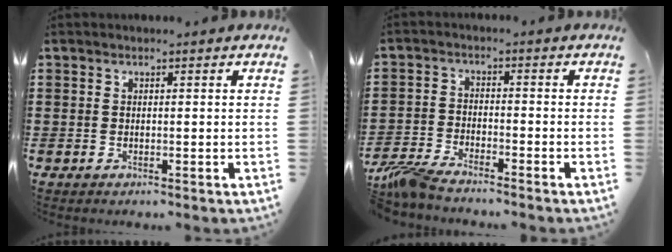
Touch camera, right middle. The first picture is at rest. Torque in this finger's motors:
{"motor_torque": [2.14, 0.00, 0.09, 0.12]}